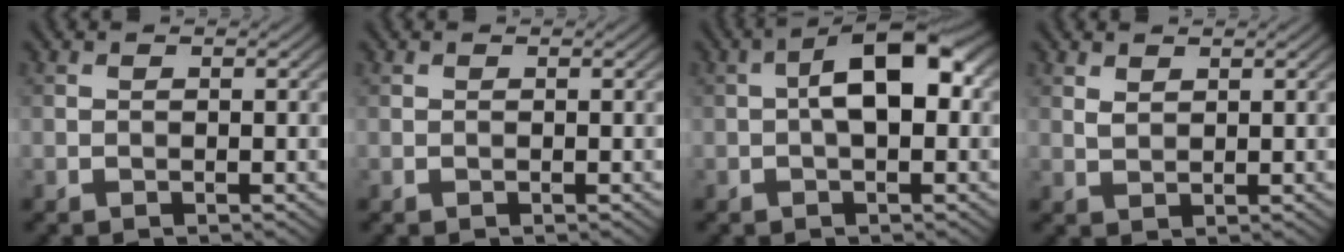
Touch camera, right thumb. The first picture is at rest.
{"total": 0.0}
{"total": 7.4, "force": [0.3, 3.2, 6.7], "torque": [-0.108, 0.018, -0.006]}
{"total": 1.5, "force": [1.1, 0.7, 0.7], "torque": [-0.022, -0.001, 0.027]}